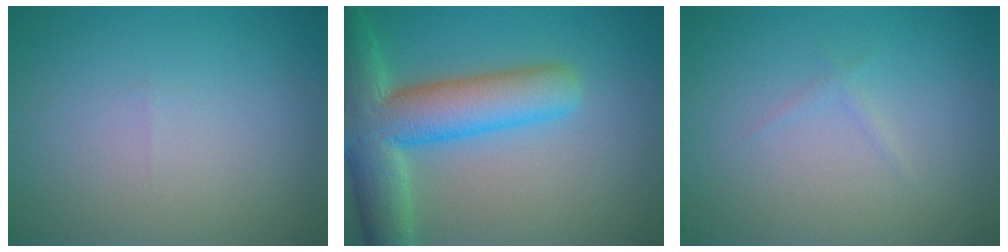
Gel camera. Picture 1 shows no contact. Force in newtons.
{"total": 9.6, "press": 9.6, "slide": 0.8}
{"total": 0.6, "press": 0.6, "slide": 0.0}